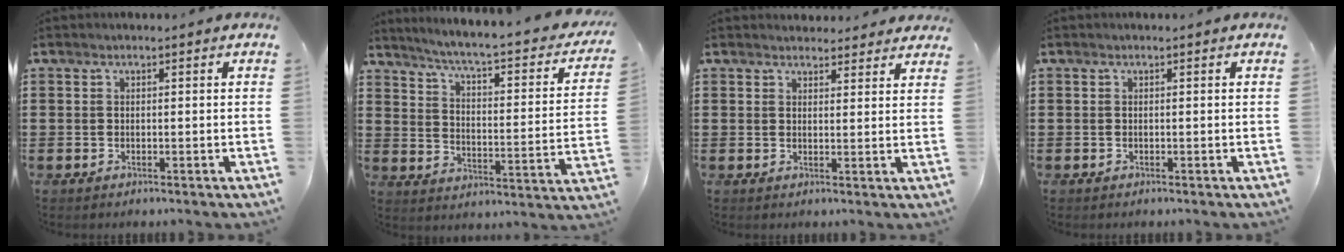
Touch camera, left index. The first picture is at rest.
{"total": 4.6, "force": [3.7, -0.2, 2.7], "torque": [-0.073, -0.038, 0.052]}
{"total": 2.7, "force": [2.7, 0.7, 0.1], "torque": [-0.001, -0.009, 0.049]}
{"total": 0.0}